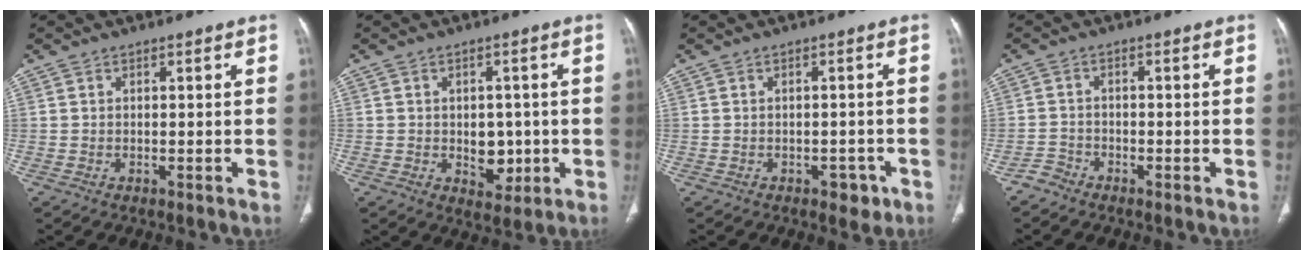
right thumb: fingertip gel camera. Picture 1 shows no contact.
{"total": 6.2, "force": [-0.7, 4.6, 4.1], "torque": [-0.021, -0.001, 0.002]}
{"total": 3.0, "force": [-1.5, 2.0, 1.7], "torque": [-0.007, 0.009, -0.015]}
{"total": 2.1, "force": [-1.9, 0.9, -0.2], "torque": [0.006, 0.003, -0.041]}